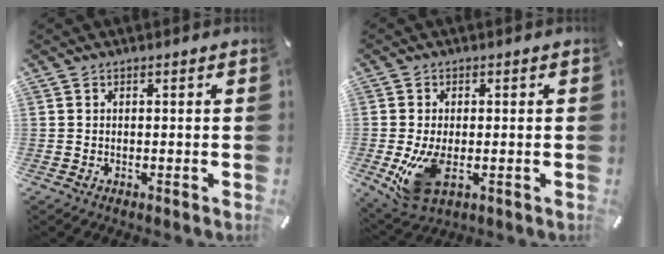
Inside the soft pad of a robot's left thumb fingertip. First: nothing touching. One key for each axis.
{"total": 8.4, "fx": -1.2, "fy": 4.7, "fz": 6.9, "tx": -0.142, "ty": -0.019, "tz": -0.020}